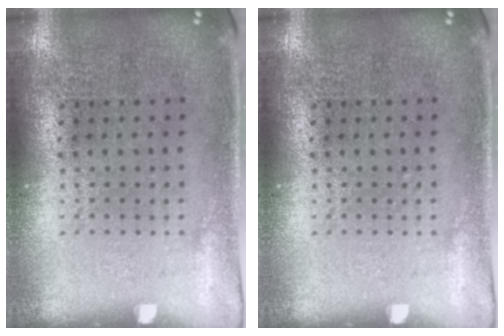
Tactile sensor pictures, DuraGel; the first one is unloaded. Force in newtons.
{"total": 0.0}